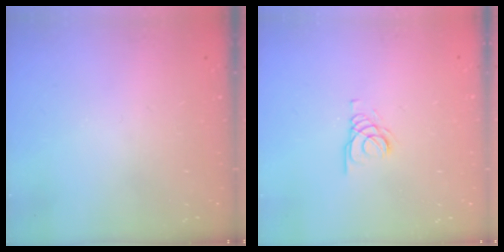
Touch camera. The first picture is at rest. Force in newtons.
{"total": 1.6, "press": 1.6, "slide": 0.2}